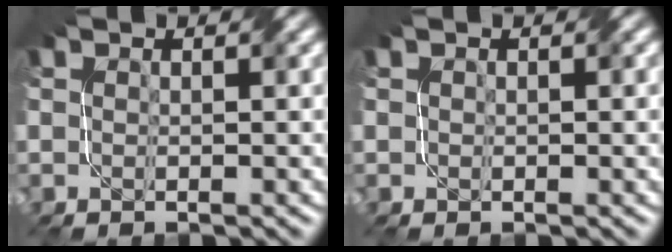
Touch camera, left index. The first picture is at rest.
{"total": 0.9, "force": [0.4, 0.5, 0.6], "torque": [-0.007, 0.000, 0.007]}